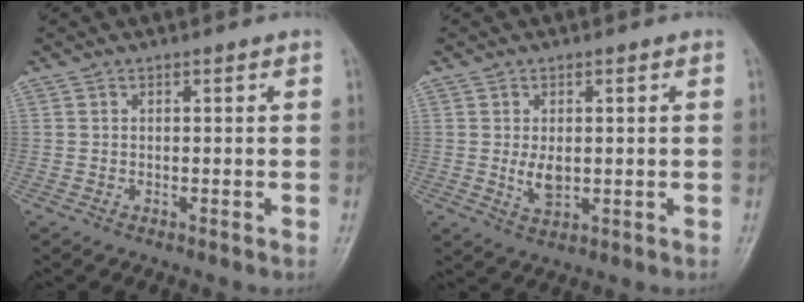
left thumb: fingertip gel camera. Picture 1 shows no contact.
{"total": 4.0, "force": [0.1, 2.4, 3.2], "torque": [-0.051, -0.009, 0.009]}